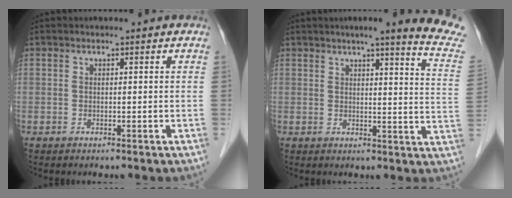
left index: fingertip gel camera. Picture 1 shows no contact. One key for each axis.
{"total": 14.1, "fx": 12.2, "fy": -0.6, "fz": 7.1, "tx": -0.083, "ty": -0.064, "tz": 0.121}